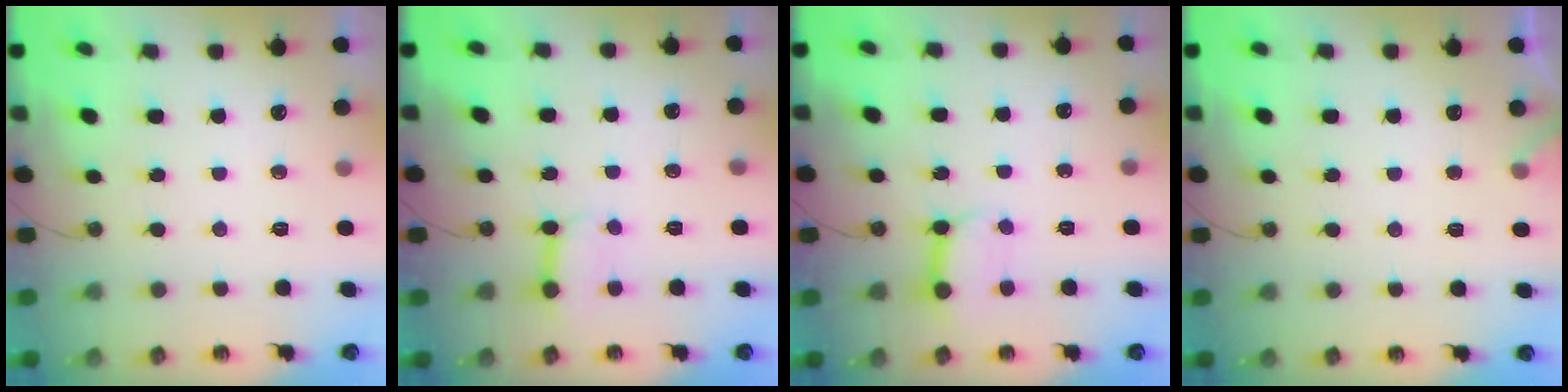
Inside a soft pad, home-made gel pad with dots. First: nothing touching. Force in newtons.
{"total": 5.3, "press": 5.2, "slide": 0.6}
{"total": 7.9, "press": 7.8, "slide": 1.1}
{"total": 5.2, "press": 5.2, "slide": 0.3}